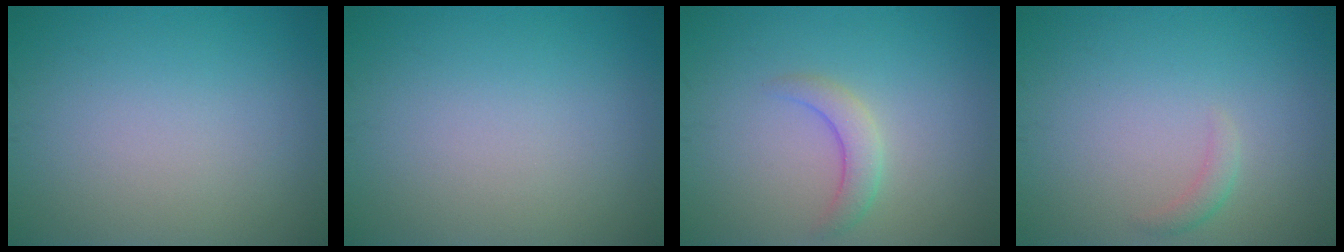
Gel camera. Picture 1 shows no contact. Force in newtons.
{"total": 0.0}
{"total": 2.2, "press": 2.2, "slide": 0.2}
{"total": 1.1, "press": 1.1, "slide": 0.0}